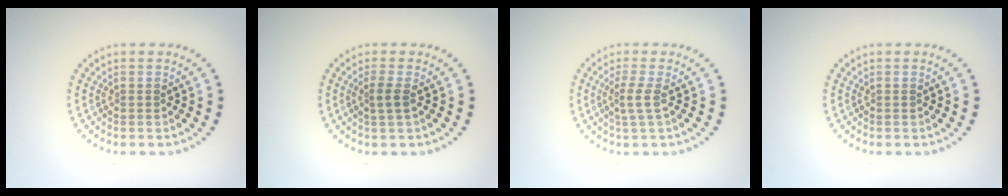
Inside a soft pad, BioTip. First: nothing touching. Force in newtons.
{"total": 1.3, "press": 1.1, "slide": 0.8}
{"total": 1.8, "press": 1.2, "slide": 1.3}
{"total": 0.0}